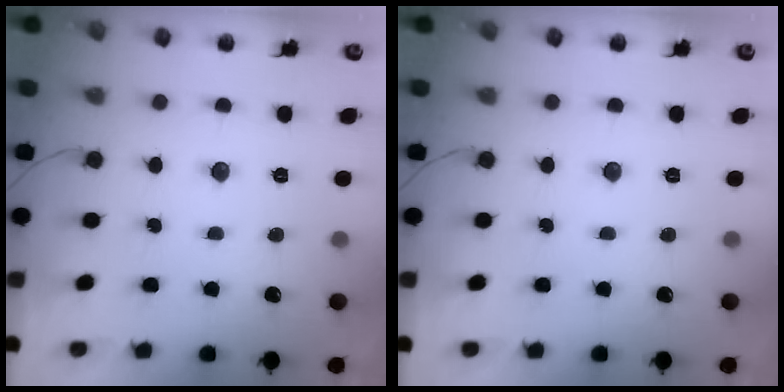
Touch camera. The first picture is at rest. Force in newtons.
{"total": 0.0}